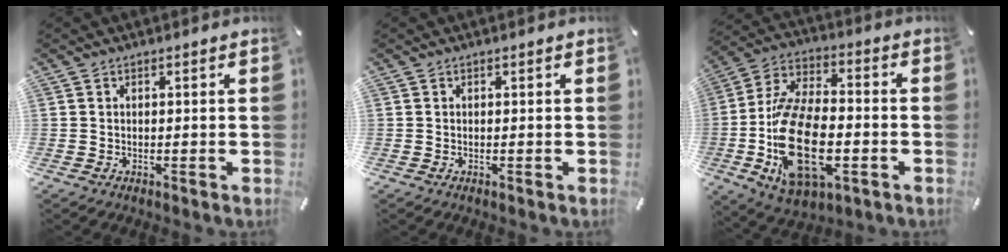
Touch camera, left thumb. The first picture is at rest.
{"total": 0.0}
{"total": 21.0, "force": [-5.3, 11.9, 16.4], "torque": [-0.333, 0.005, -0.086]}